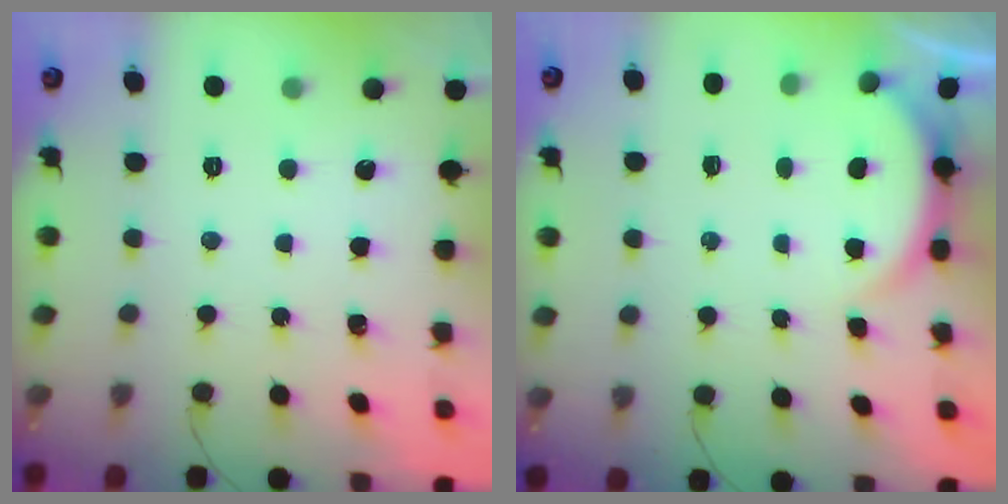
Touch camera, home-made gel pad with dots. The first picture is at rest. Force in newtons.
{"total": 3.0, "press": 2.9, "slide": 0.6}